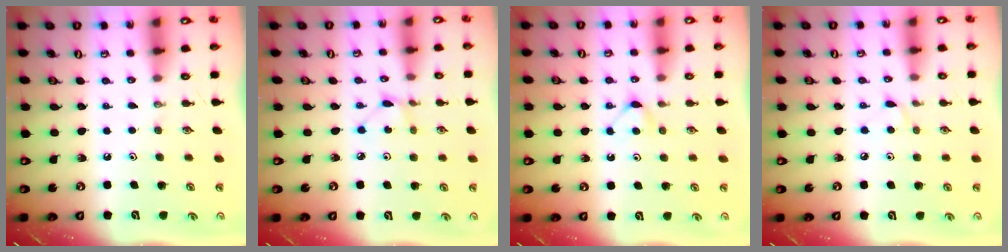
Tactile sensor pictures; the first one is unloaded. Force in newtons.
{"total": 2.2, "press": 2.1, "slide": 0.3}
{"total": 3.9, "press": 3.9, "slide": 0.4}
{"total": 5.1, "press": 5.1, "slide": 0.5}